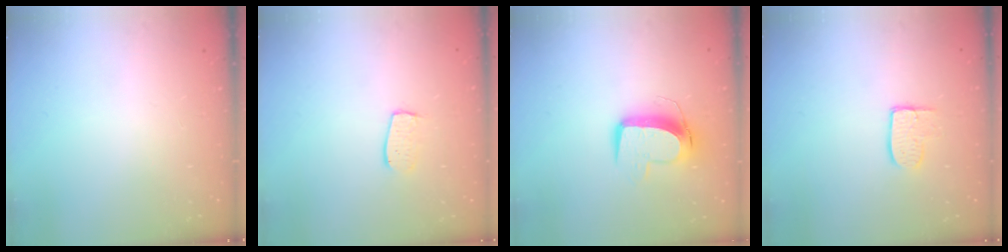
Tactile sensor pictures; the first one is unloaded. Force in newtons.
{"total": 6.3, "press": 6.2, "slide": 0.5}
{"total": 10.6, "press": 10.5, "slide": 1.2}
{"total": 6.2, "press": 6.2, "slide": 0.4}